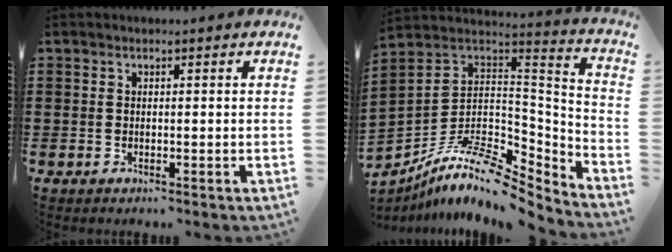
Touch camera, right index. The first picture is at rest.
{"total": 11.2, "force": [-7.9, 4.3, 6.7], "torque": [-0.131, 0.009, -0.150]}